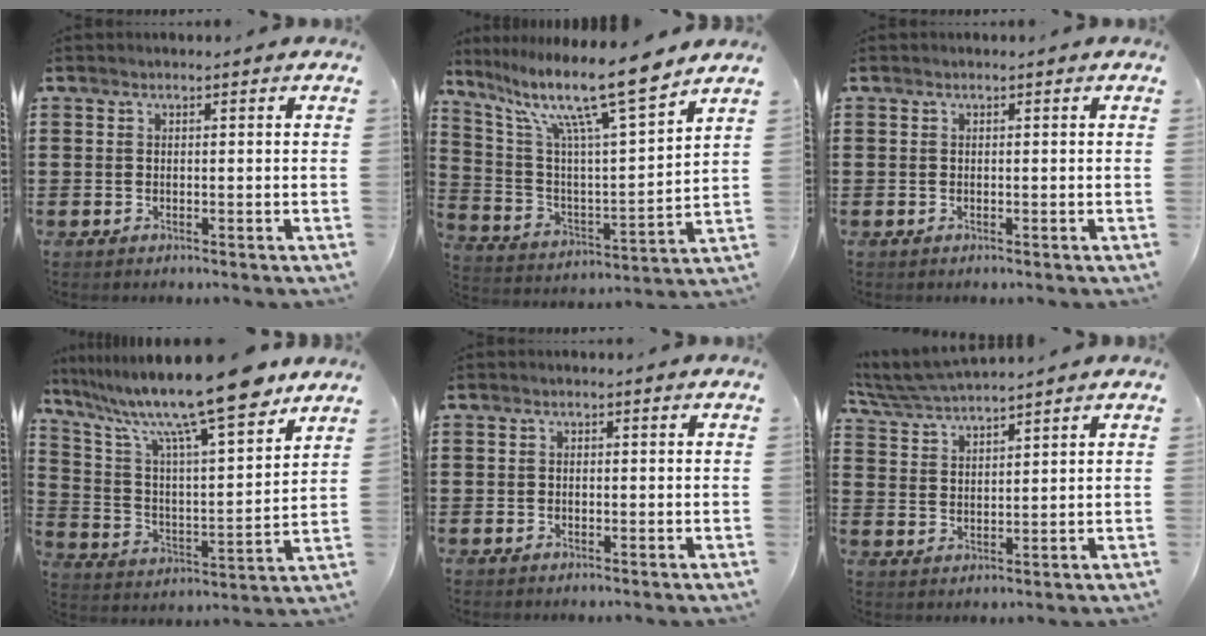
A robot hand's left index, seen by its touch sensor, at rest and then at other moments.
{"total": 13.9, "force": [10.5, 1.2, 9.0], "torque": [-0.193, -0.060, 0.170]}
{"total": 0.0}
{"total": 16.0, "force": [12.6, 1.6, 9.8], "torque": [-0.209, -0.071, 0.211]}
{"total": 0.7, "force": [-0.3, 0.5, 0.2], "torque": [-0.007, 0.001, -0.007]}
{"total": 5.2, "force": [5.0, 0.0, 1.3], "torque": [-0.045, -0.017, 0.091]}